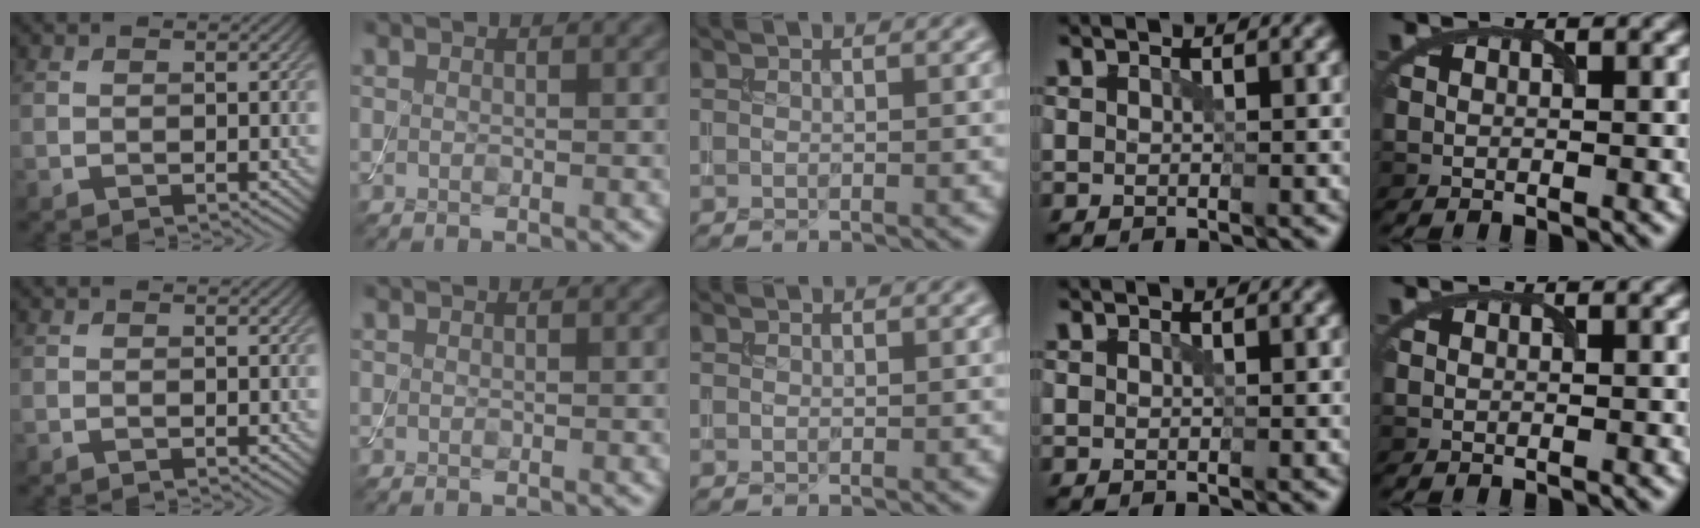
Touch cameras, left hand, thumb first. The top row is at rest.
{}